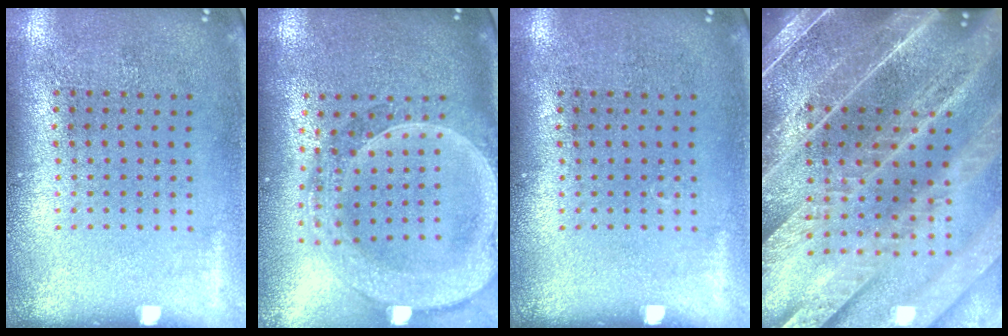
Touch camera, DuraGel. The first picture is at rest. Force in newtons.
{"total": 2.7, "press": 2.4, "slide": 1.2}
{"total": 0.0}
{"total": 5.3, "press": 4.5, "slide": 2.8}